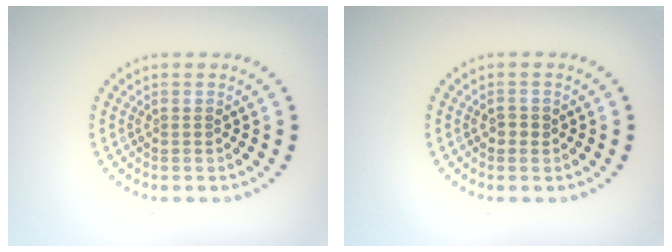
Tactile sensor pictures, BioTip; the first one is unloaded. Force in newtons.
{"total": 1.1, "press": 1.0, "slide": 0.4}